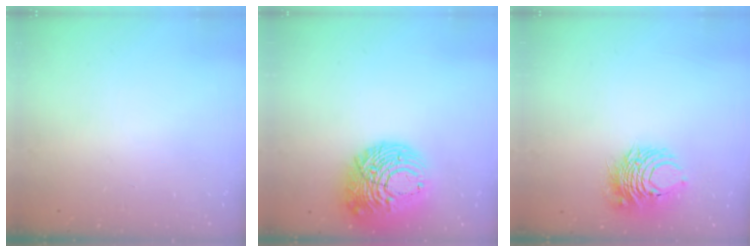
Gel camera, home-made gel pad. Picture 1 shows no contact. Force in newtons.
{"total": 17.8, "press": 17.7, "slide": 1.7}
{"total": 8.4, "press": 8.4, "slide": 0.4}